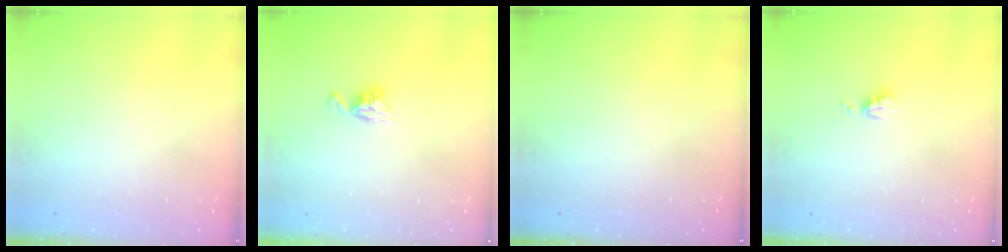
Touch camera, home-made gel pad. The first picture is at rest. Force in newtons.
{"total": 7.9, "press": 7.9, "slide": 0.6}
{"total": 0.0}
{"total": 4.1, "press": 4.0, "slide": 0.5}